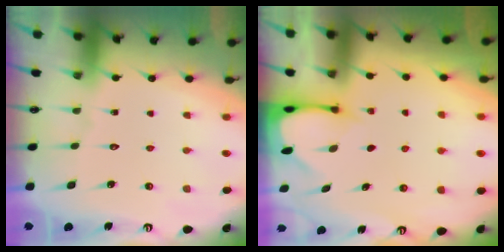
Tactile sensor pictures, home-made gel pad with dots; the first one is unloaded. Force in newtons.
{"total": 2.4, "press": 2.4, "slide": 0.3}